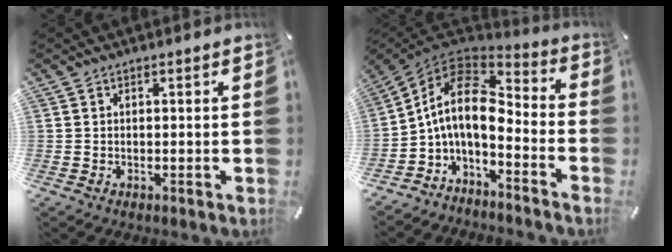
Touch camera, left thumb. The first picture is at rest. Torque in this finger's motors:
{"motor_torque": [-0.41, 2.57, 0.67, 0.65, 0.56]}